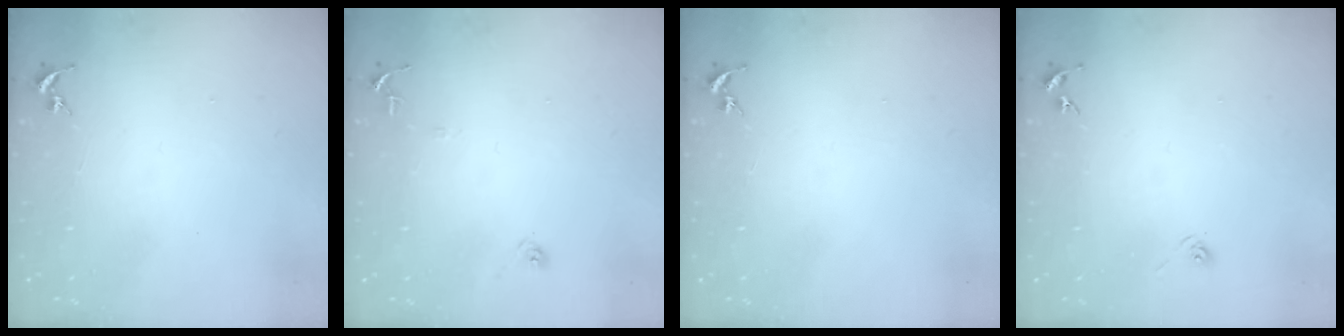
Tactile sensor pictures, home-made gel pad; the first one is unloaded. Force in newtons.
{"total": 6.4, "press": 6.4, "slide": 0.6}
{"total": 0.0}
{"total": 3.1, "press": 2.6, "slide": 1.7}